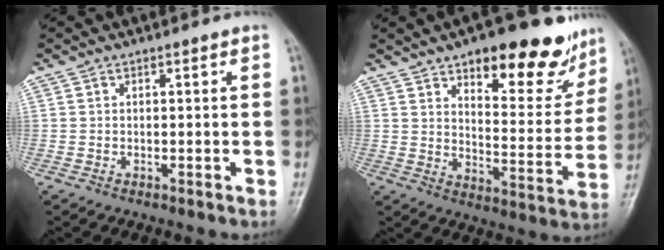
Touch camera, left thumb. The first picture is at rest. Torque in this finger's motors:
{"motor_torque": [0.59, 0.43, 1.45, -1.31, 0.22]}